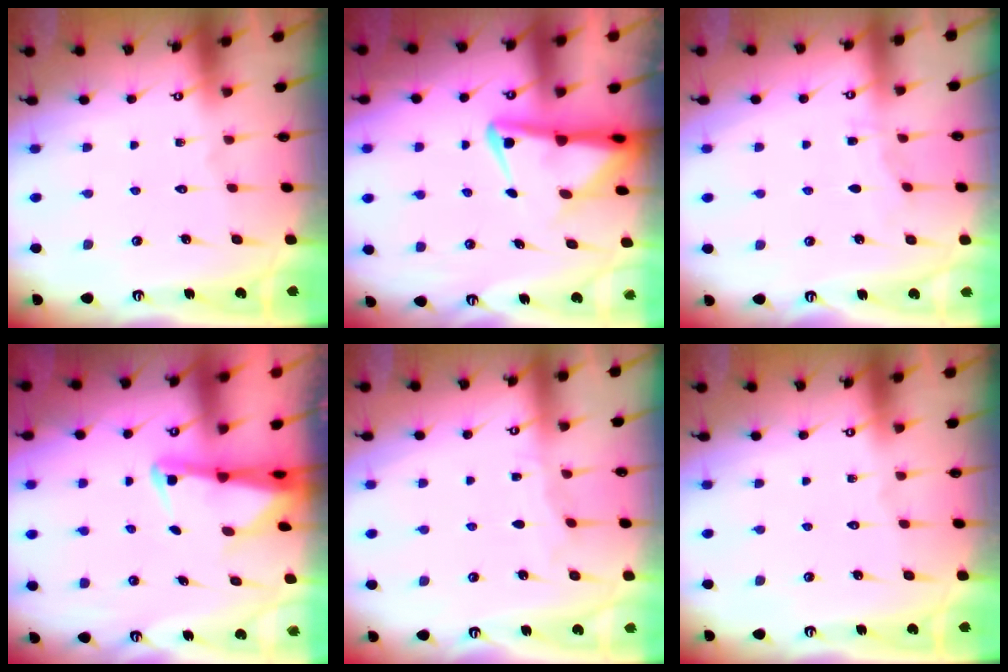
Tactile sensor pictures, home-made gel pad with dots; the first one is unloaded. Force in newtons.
{"total": 5.5, "press": 5.4, "slide": 1.2}
{"total": 2.8, "press": 2.8, "slide": 0.3}
{"total": 2.7, "press": 2.7, "slide": 0.4}
{"total": 2.7, "press": 2.7, "slide": 0.4}
{"total": 0.0}